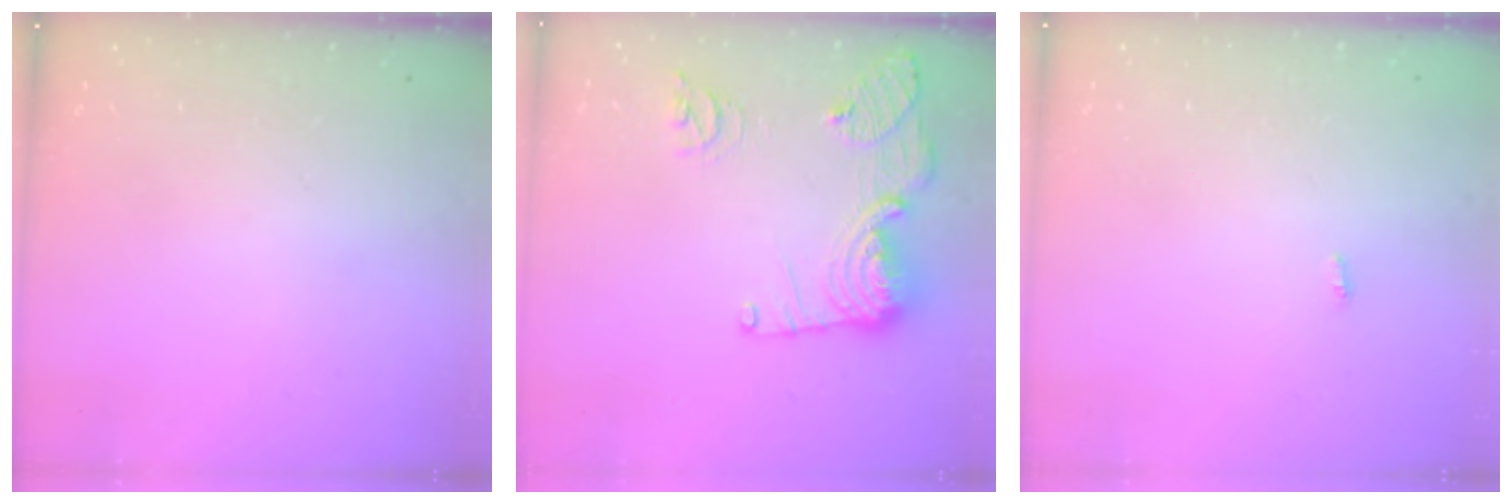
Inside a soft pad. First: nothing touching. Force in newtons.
{"total": 15.8, "press": 15.7, "slide": 1.8}
{"total": 2.8, "press": 1.8, "slide": 2.2}